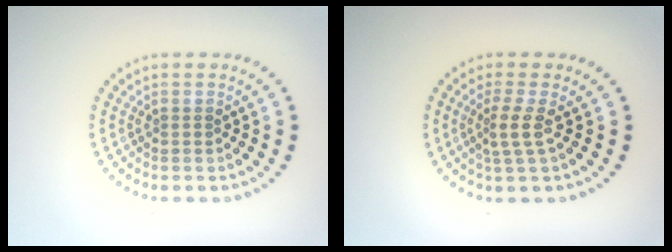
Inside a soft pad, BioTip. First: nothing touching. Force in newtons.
{"total": 2.1, "press": 1.5, "slide": 1.5}